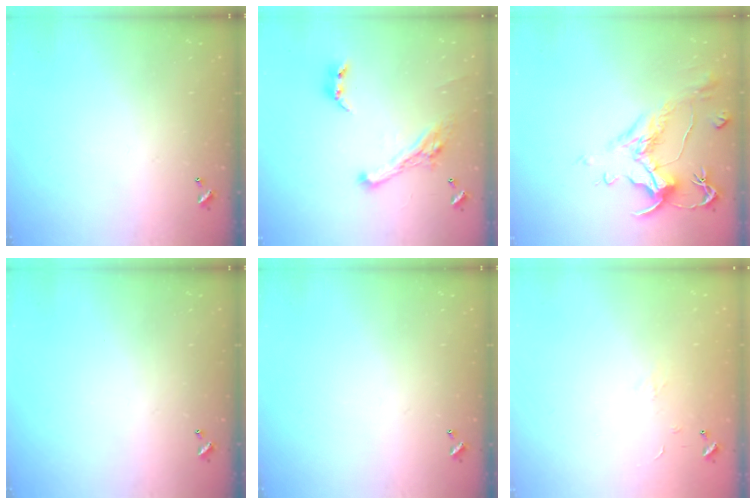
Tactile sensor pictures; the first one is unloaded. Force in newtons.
{"total": 7.4, "press": 7.2, "slide": 1.3}
{"total": 1.5, "press": 0.5, "slide": 1.4}
{"total": 0.0}
{"total": 0.0}
{"total": 4.7, "press": 4.6, "slide": 0.7}